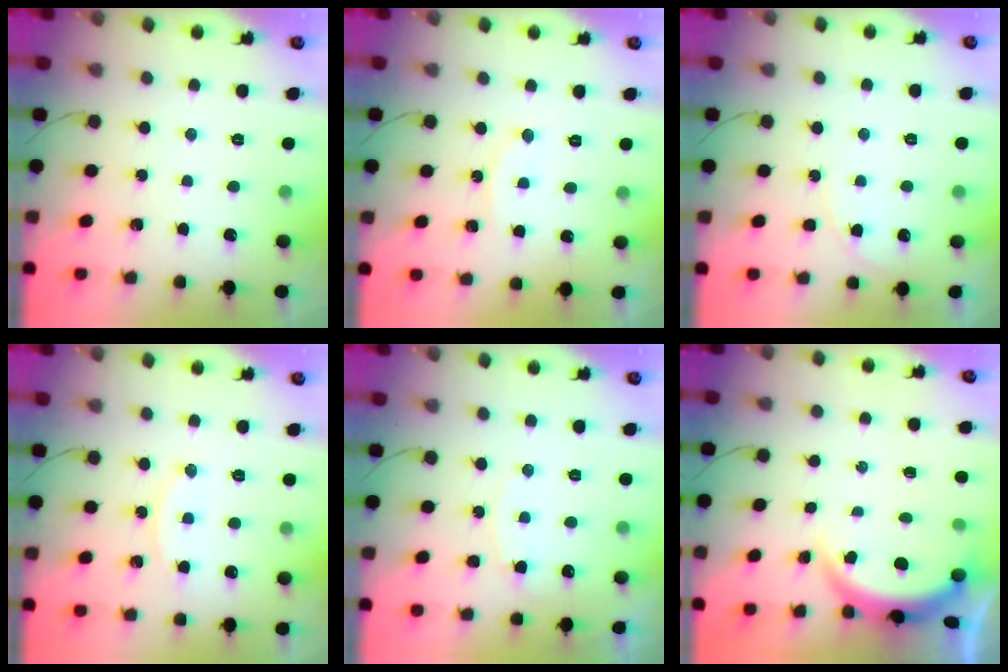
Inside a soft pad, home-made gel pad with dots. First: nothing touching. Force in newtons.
{"total": 6.1, "press": 6.1, "slide": 0.5}
{"total": 4.5, "press": 4.5, "slide": 0.7}
{"total": 8.6, "press": 8.6, "slide": 0.5}
{"total": 7.0, "press": 7.0, "slide": 0.5}
{"total": 3.6, "press": 3.6, "slide": 0.6}